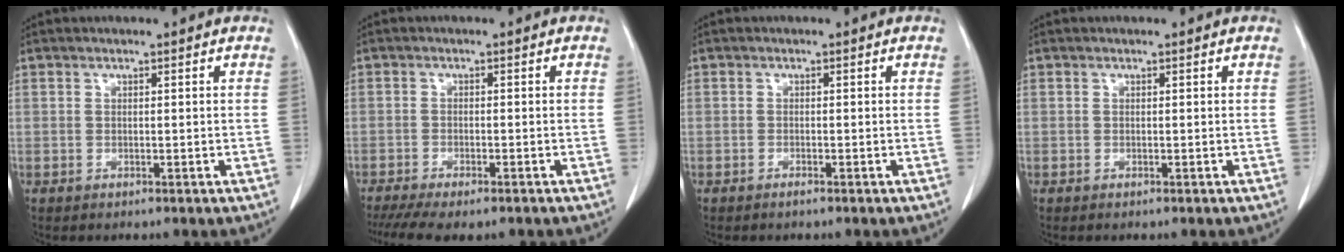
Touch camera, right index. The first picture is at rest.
{"total": 10.0, "force": [-8.0, 2.4, 5.4], "torque": [-0.082, -0.006, -0.119]}
{"total": 0.6, "force": [-0.5, 0.0, 0.3], "torque": [-0.009, -0.002, -0.008]}
{"total": 0.0}